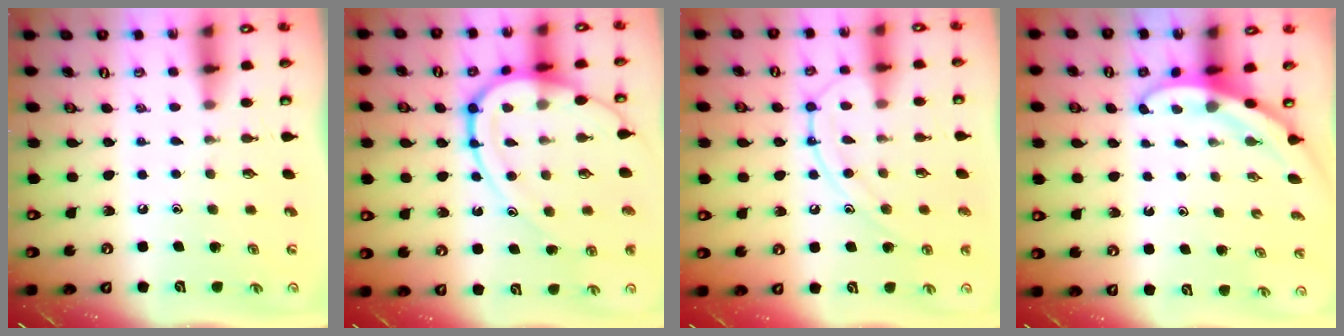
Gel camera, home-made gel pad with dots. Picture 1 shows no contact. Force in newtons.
{"total": 13.9, "press": 13.8, "slide": 0.8}
{"total": 11.2, "press": 11.1, "slide": 0.7}
{"total": 3.2, "press": 3.2, "slide": 0.2}